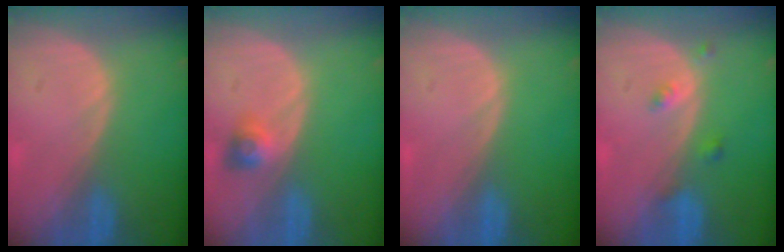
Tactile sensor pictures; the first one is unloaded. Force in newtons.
{"total": 2.9, "press": 2.7, "slide": 1.2}
{"total": 0.0}
{"total": 2.1, "press": 2.1, "slide": 0.2}